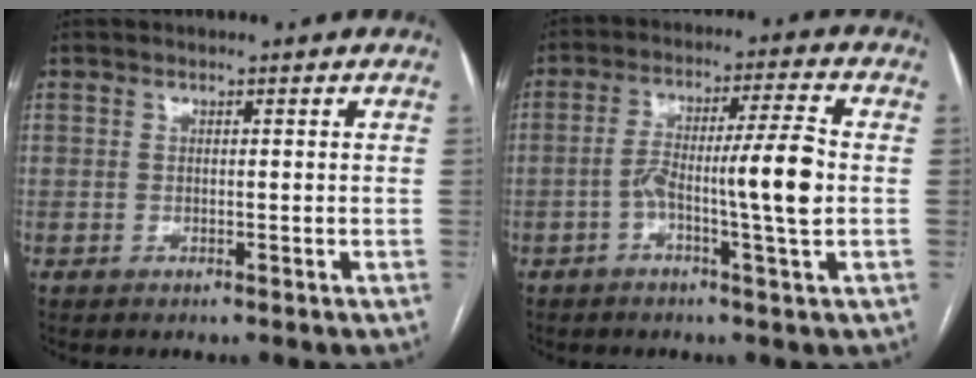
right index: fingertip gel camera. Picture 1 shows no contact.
{"total": 9.5, "force": [-1.6, -0.2, 9.4], "torque": [-0.162, 0.015, -0.028]}